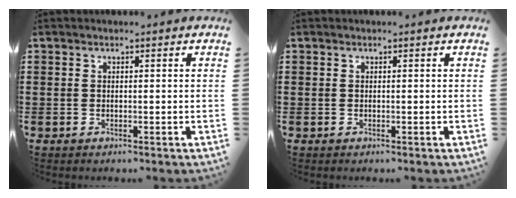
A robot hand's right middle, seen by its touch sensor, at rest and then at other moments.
{"total": 0.0}